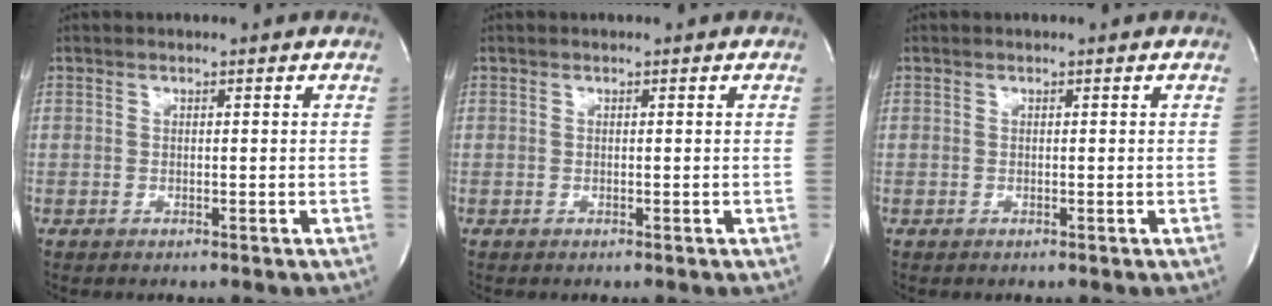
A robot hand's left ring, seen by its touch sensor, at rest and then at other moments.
{"total": 0.0}
{"total": 0.0}